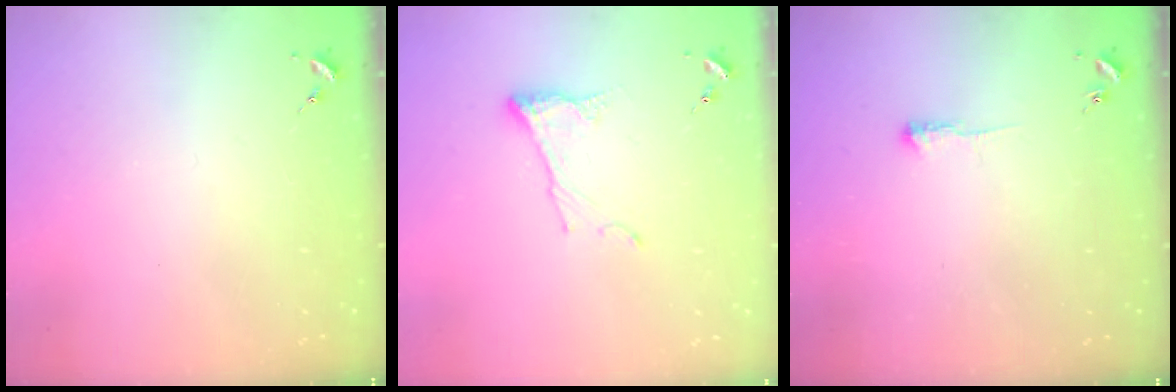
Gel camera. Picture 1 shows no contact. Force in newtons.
{"total": 8.9, "press": 8.9, "slide": 0.4}
{"total": 2.7, "press": 2.6, "slide": 0.4}